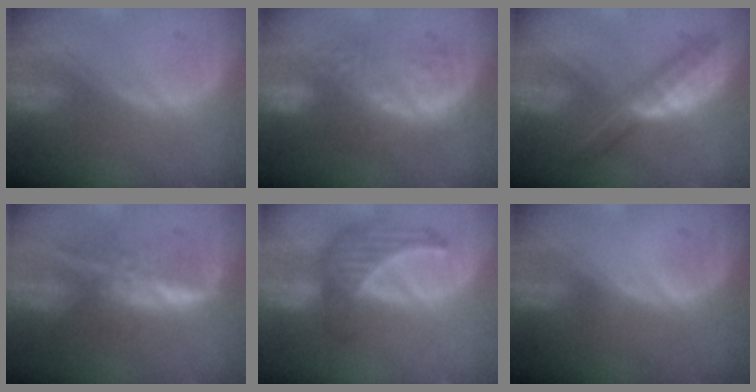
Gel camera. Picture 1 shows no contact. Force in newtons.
{"total": 8.9, "press": 8.8, "slide": 1.5}
{"total": 6.6, "press": 5.7, "slide": 3.3}
{"total": 7.6, "press": 6.4, "slide": 4.2}
{"total": 6.8, "press": 6.4, "slide": 2.2}
{"total": 0.0}